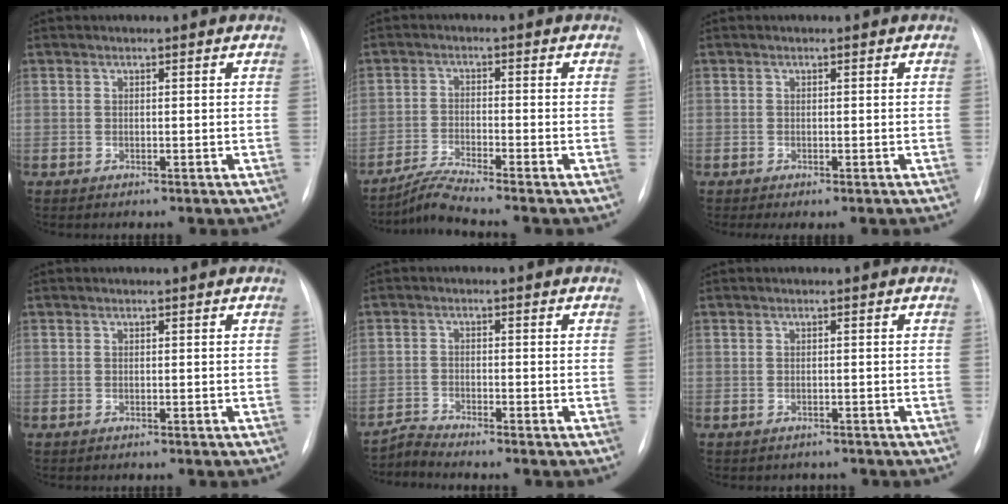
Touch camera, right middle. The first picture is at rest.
{"total": 4.7, "force": [-4.2, -1.6, 1.4], "torque": [-0.038, -0.027, -0.086]}
{"total": 1.0, "force": [-0.4, 0.4, 0.8], "torque": [-0.011, -0.002, -0.003]}
{"total": 0.0}
{"total": 2.8, "force": [-2.5, -1.0, -0.7], "torque": [0.011, -0.020, -0.050]}
{"total": 1.8, "force": [-1.5, 0.9, 0.1], "torque": [-0.004, 0.002, -0.018]}